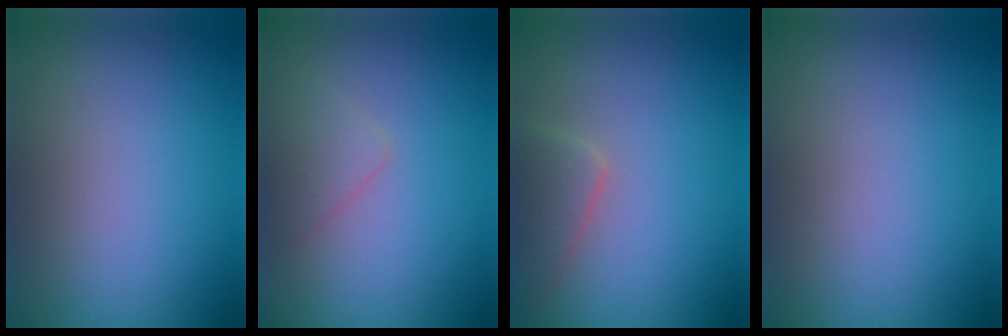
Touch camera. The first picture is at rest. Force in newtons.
{"total": 1.5, "press": 1.5, "slide": 0.0}
{"total": 2.7, "press": 2.7, "slide": 0.1}
{"total": 0.0}